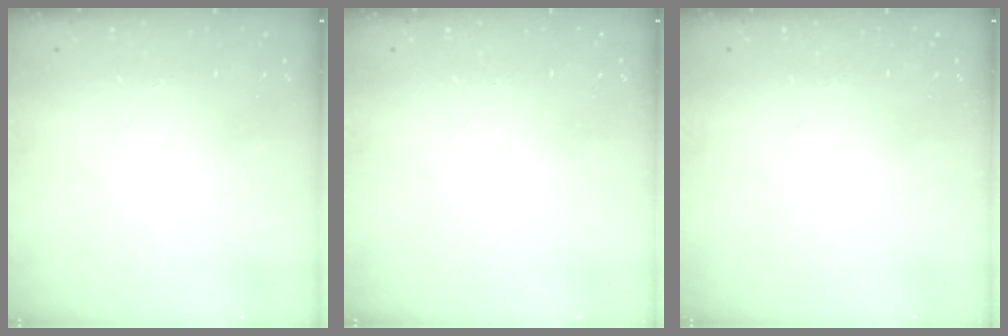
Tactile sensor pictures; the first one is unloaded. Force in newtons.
{"total": 0.0}
{"total": 0.0}